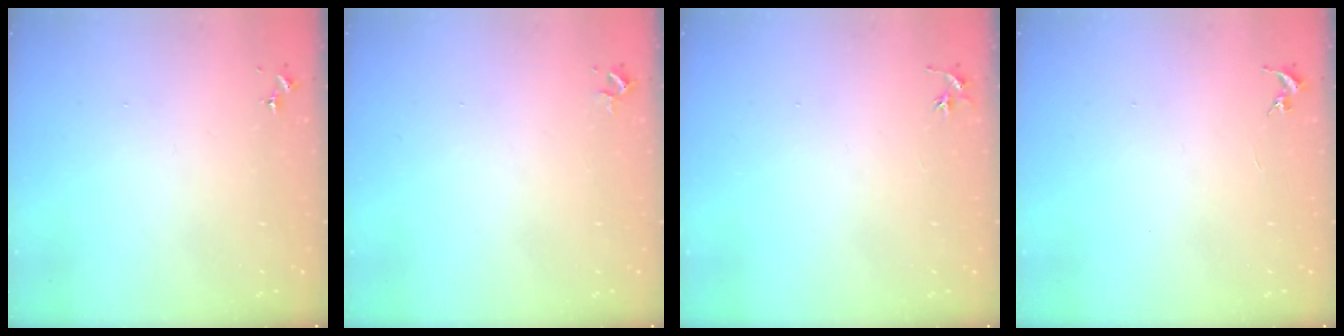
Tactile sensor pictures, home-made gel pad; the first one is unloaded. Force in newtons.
{"total": 2.2, "press": 2.2, "slide": 0.3}
{"total": 3.3, "press": 3.3, "slide": 0.4}
{"total": 0.0}